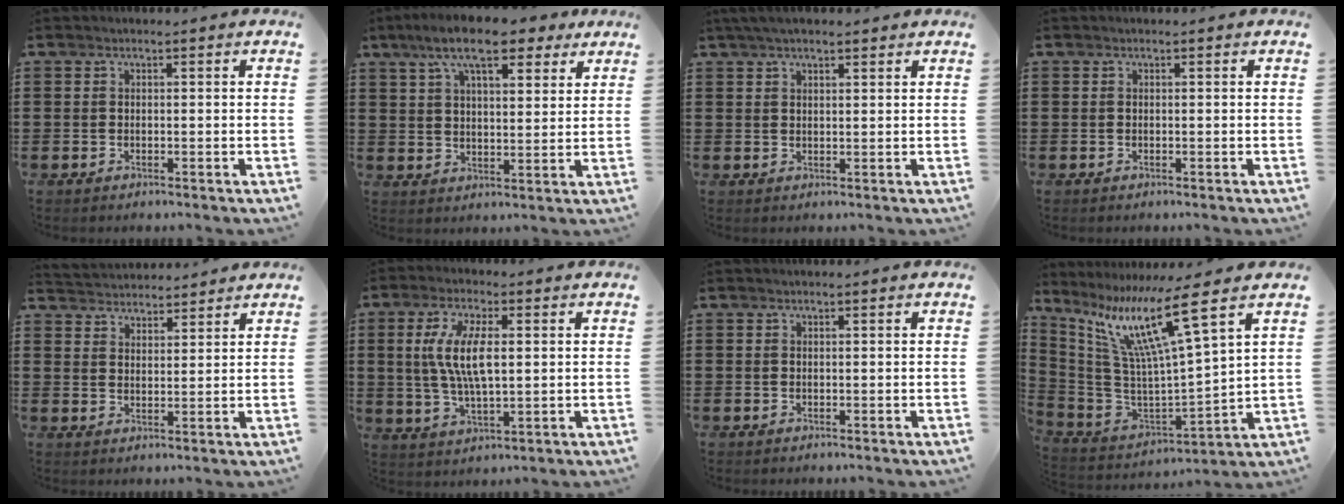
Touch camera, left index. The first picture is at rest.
{"total": 11.1, "force": [7.8, 3.4, 7.1], "torque": [-0.143, -0.004, 0.140]}
{"total": 2.8, "force": [2.2, 0.7, 1.6], "torque": [-0.035, 0.006, 0.041]}
{"total": 0.0}
{"total": 3.3, "force": [3.2, 0.2, -0.7], "torque": [0.001, -0.012, 0.059]}
{"total": 8.7, "force": [1.5, 3.2, 7.9], "torque": [-0.168, 0.006, 0.022]}
{"total": 0.0}
{"total": 13.3, "force": [7.8, 0.3, 10.8], "torque": [-0.244, -0.049, 0.117]}